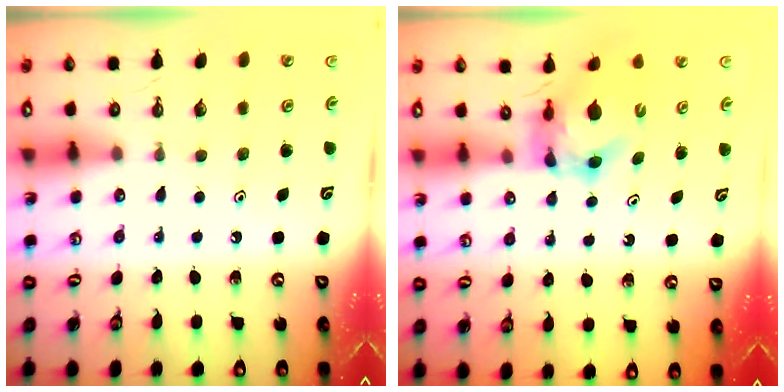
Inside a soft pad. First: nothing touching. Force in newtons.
{"total": 6.0, "press": 6.0, "slide": 0.4}